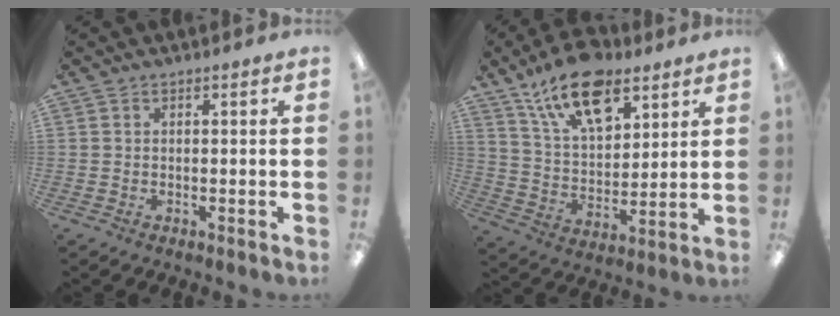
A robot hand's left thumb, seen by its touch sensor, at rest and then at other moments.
{"total": 17.5, "force": [11.3, 8.9, 9.9], "torque": [-0.167, -0.049, 0.201]}